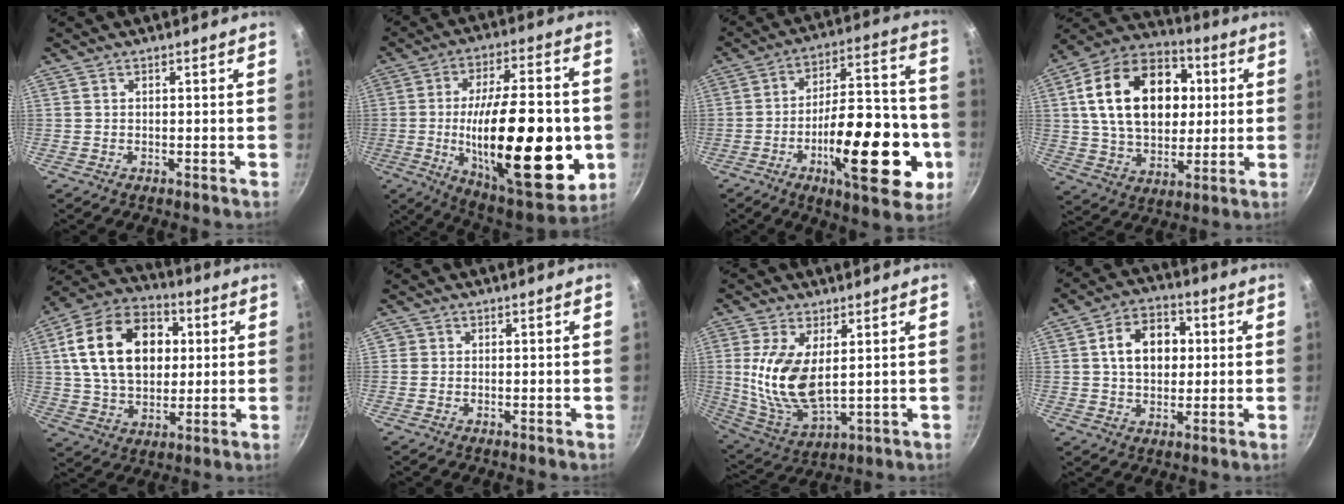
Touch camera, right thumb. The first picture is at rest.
{"total": 31.0, "force": [-4.3, 11.9, 28.3], "torque": [-0.417, -0.002, -0.056]}
{"total": 24.7, "force": [-7.8, 9.5, 21.5], "torque": [-0.275, 0.041, -0.112]}
{"total": 24.0, "force": [4.5, 16.5, 16.8], "torque": [-0.257, 0.015, 0.068]}
{"total": 21.3, "force": [4.2, 14.7, 14.8], "torque": [-0.229, 0.014, 0.064]}
{"total": 0.9, "force": [0.0, 0.9, 0.1], "torque": [0.006, 0.002, -0.003]}
{"total": 13.6, "force": [2.2, 6.7, 11.6], "torque": [-0.233, -0.024, 0.054]}
{"total": 11.2, "force": [1.7, 8.1, 7.5], "torque": [-0.088, 0.014, 0.019]}